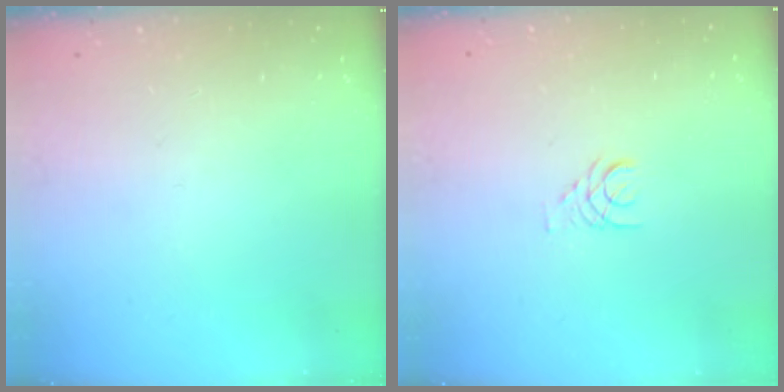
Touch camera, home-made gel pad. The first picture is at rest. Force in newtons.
{"total": 1.4, "press": 1.4, "slide": 0.2}